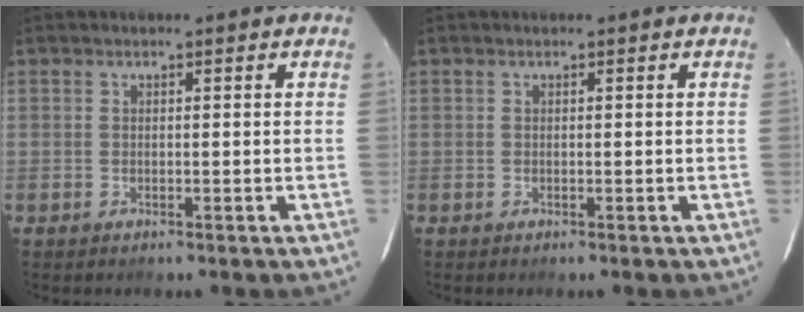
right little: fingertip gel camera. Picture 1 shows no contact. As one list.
[{"total": 0.0}]